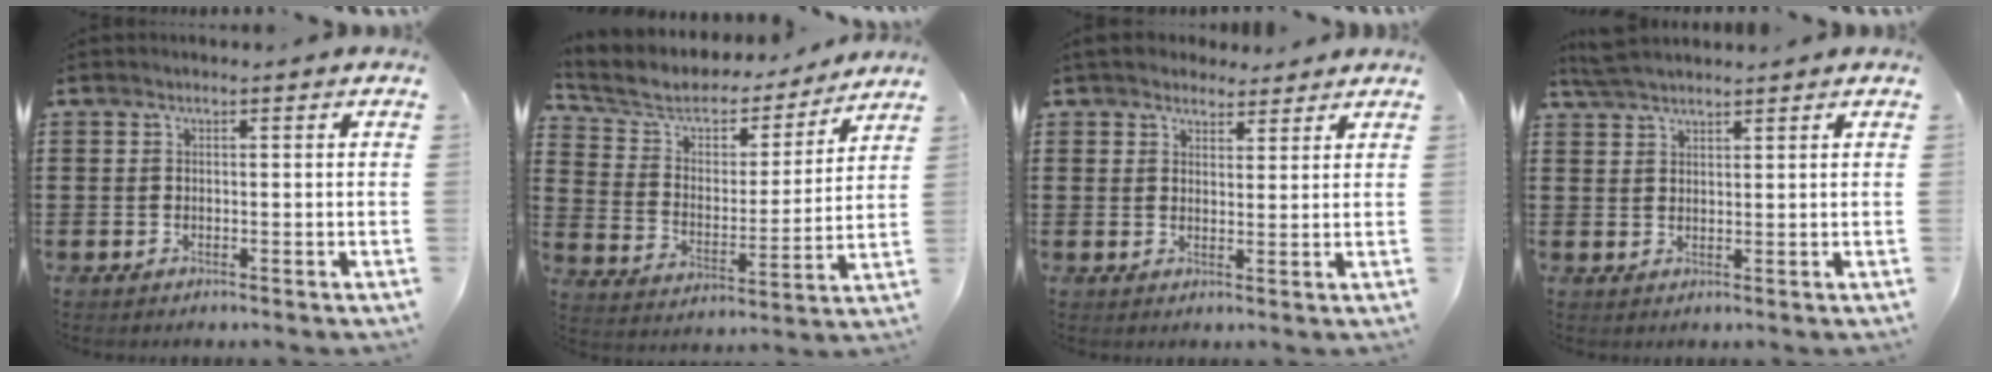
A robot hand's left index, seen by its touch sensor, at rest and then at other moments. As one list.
[{"total": 6.2, "force": [5.3, 2.5, 1.8], "torque": [-0.069, -0.036, 0.086]}, {"total": 3.9, "force": [3.5, 1.6, 0.8], "torque": [-0.026, 0.002, 0.067]}, {"total": 3.4, "force": [3.2, 0.4, 1.2], "torque": [-0.032, 0.002, 0.061]}]